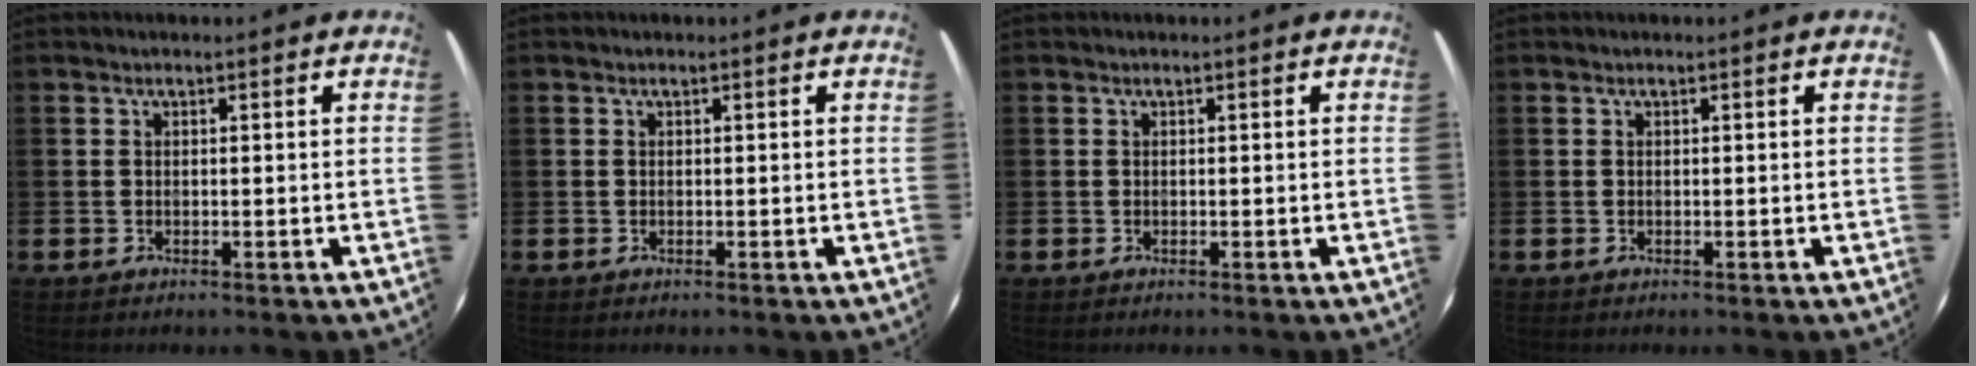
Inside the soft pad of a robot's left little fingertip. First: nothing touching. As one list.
[{"total": 0.0}, {"total": 0.0}, {"total": 0.0}]